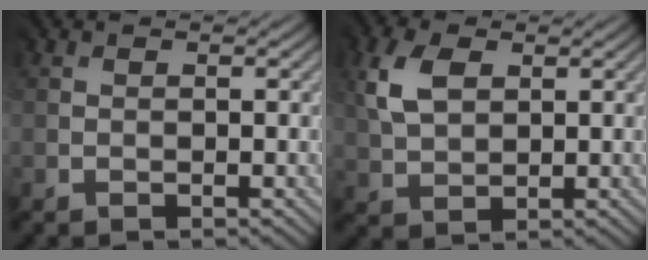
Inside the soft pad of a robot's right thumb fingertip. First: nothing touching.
{"total": 5.1, "force": [2.3, 3.3, 3.0], "torque": [-0.089, 0.009, 0.042]}